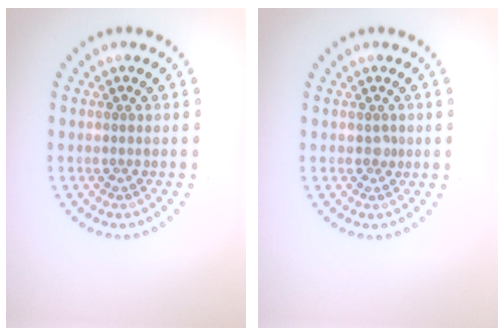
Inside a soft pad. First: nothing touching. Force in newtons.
{"total": 0.6, "press": 0.5, "slide": 0.4}